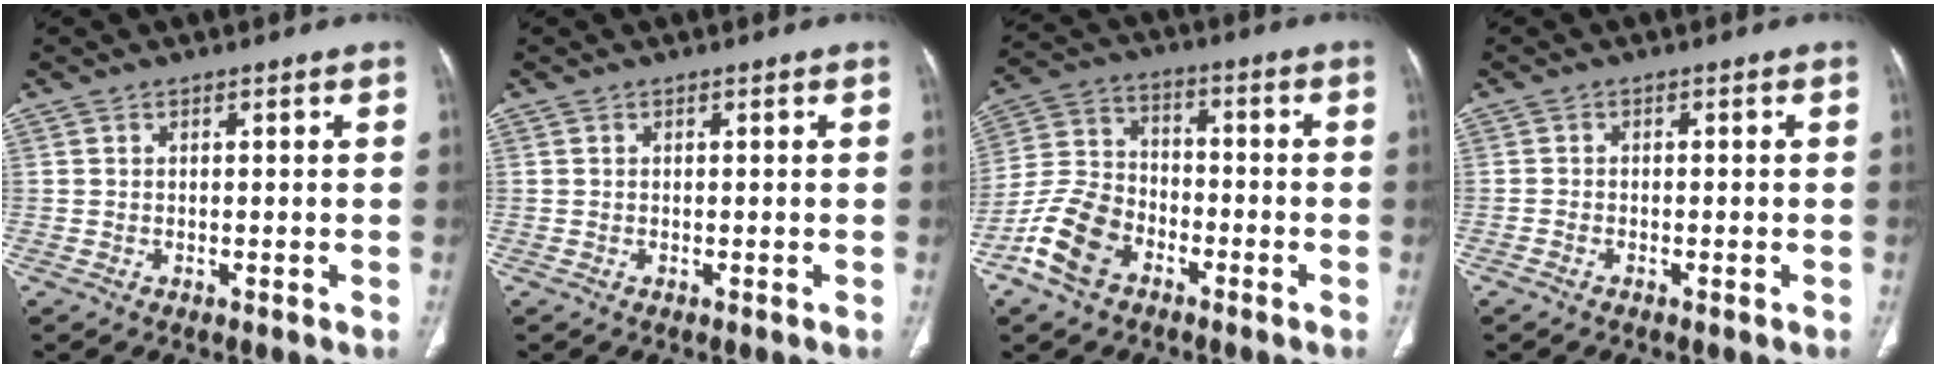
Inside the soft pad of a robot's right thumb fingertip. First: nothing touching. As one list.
[{"total": 0.0}, {"total": 11.7, "force": [-6.2, 7.8, 6.2], "torque": [-0.120, 0.040, -0.126]}, {"total": 0.8, "force": [-0.6, 0.4, 0.3], "torque": [-0.010, 0.003, -0.015]}]